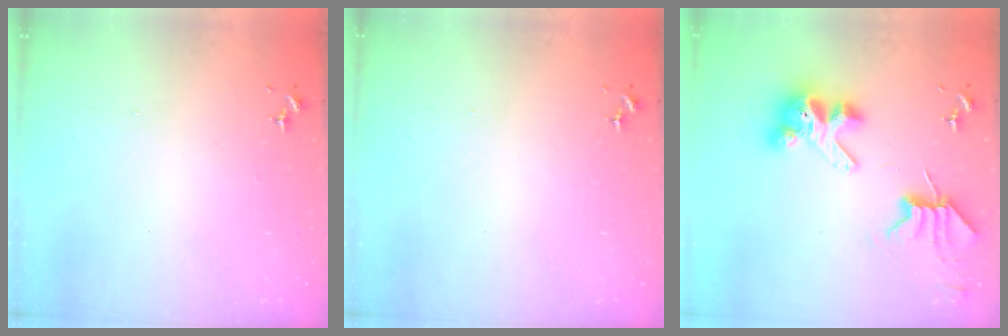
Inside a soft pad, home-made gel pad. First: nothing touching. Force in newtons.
{"total": 0.0}
{"total": 8.8, "press": 8.7, "slide": 1.2}